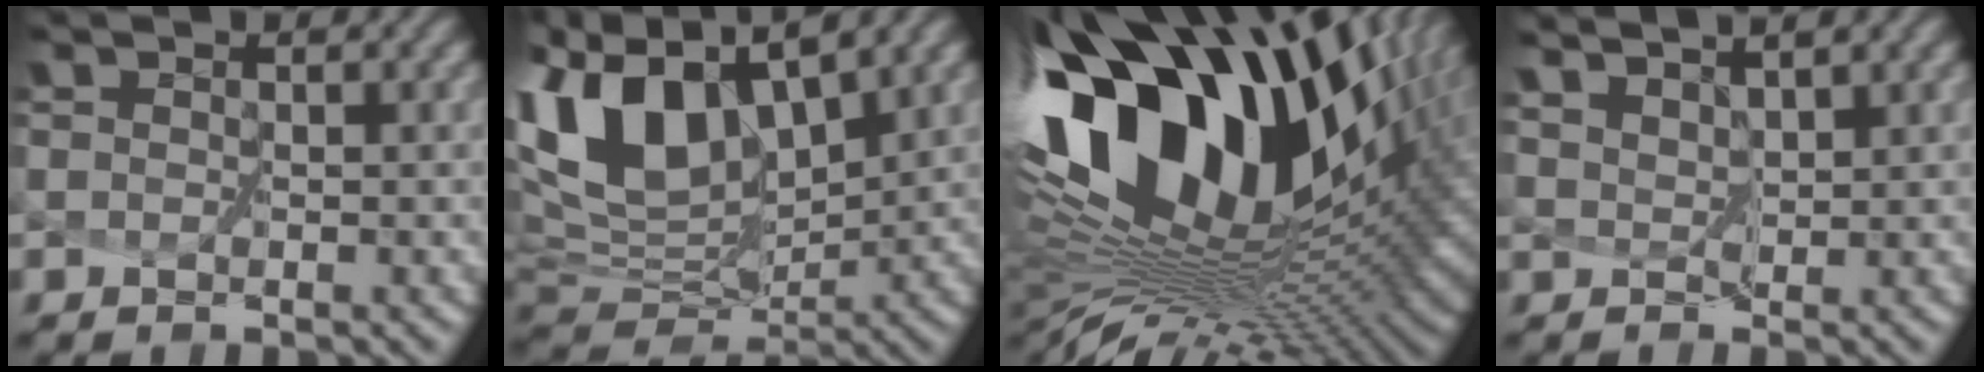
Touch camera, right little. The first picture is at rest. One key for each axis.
{"total": 9.7, "fx": 4.7, "fy": 5.3, "fz": 6.6, "tx": -0.153, "ty": 0.004, "tz": 0.103}
{"total": 17.1, "fx": 5.9, "fy": 8.8, "fz": 13.4, "tx": -0.231, "ty": 0.021, "tz": 0.107}
{"total": 3.0, "fx": 2.9, "fy": -0.1, "fz": 0.6, "tx": -0.021, "ty": -0.001, "tz": 0.056}